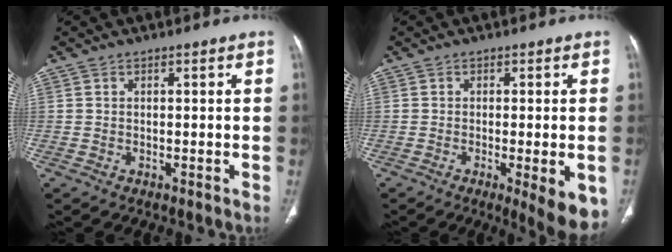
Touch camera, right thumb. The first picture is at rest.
{"total": 9.3, "force": [-3.3, 2.3, 8.4], "torque": [-0.101, -0.018, -0.042]}